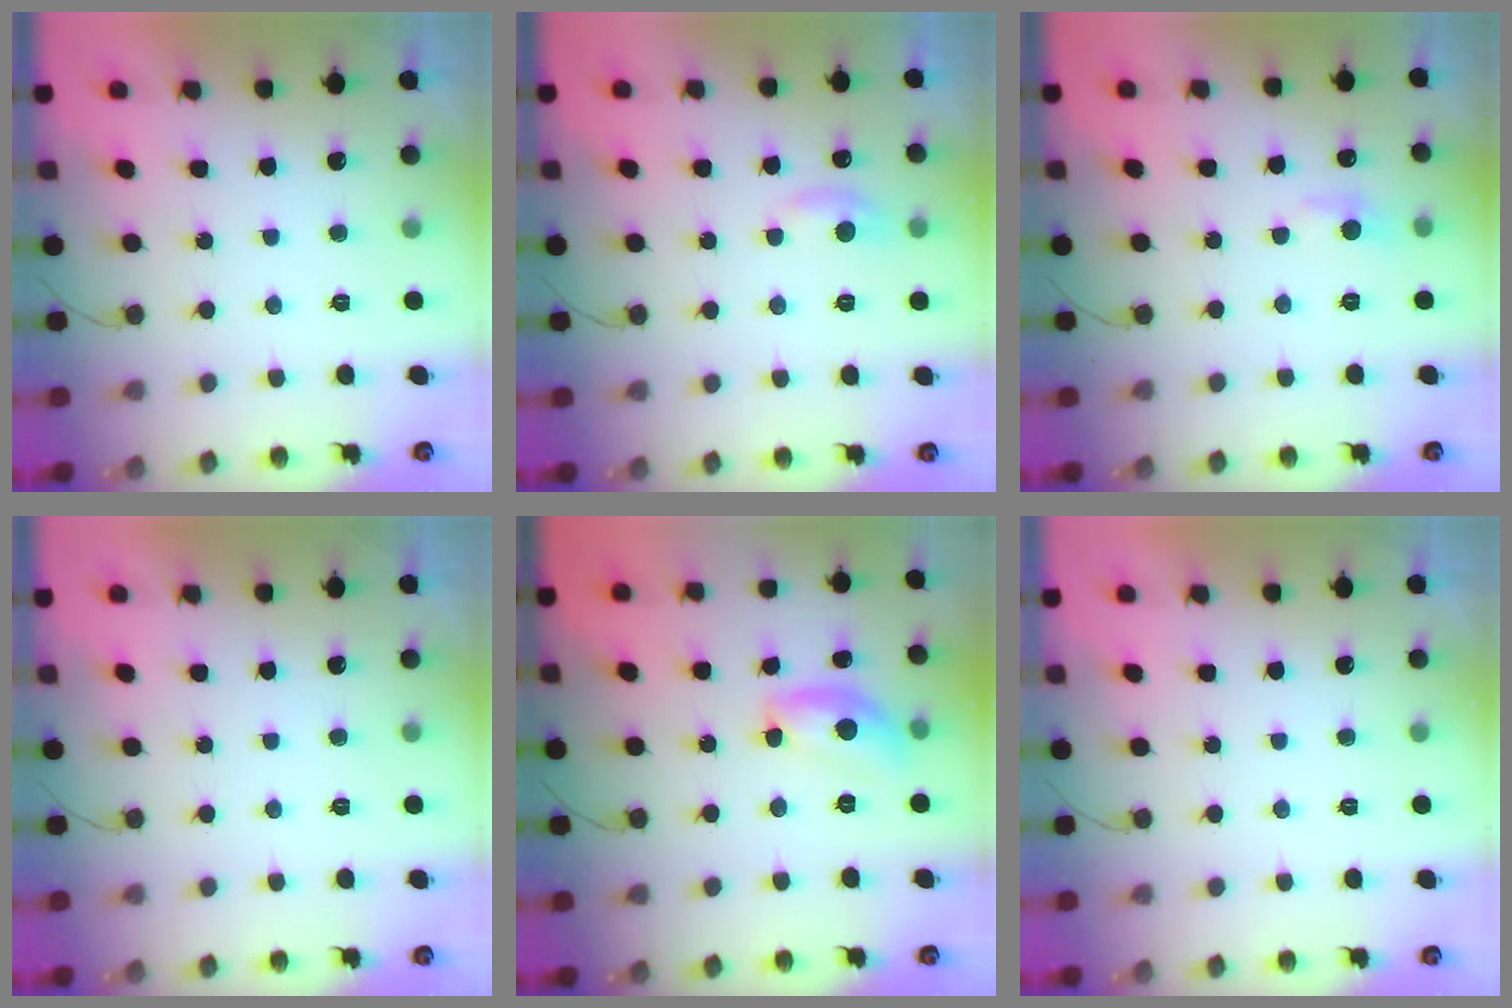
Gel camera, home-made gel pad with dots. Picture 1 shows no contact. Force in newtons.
{"total": 5.3, "press": 5.3, "slide": 0.6}
{"total": 6.9, "press": 6.9, "slide": 0.8}
{"total": 0.0}
{"total": 12.5, "press": 12.5, "slide": 0.5}
{"total": 0.0}